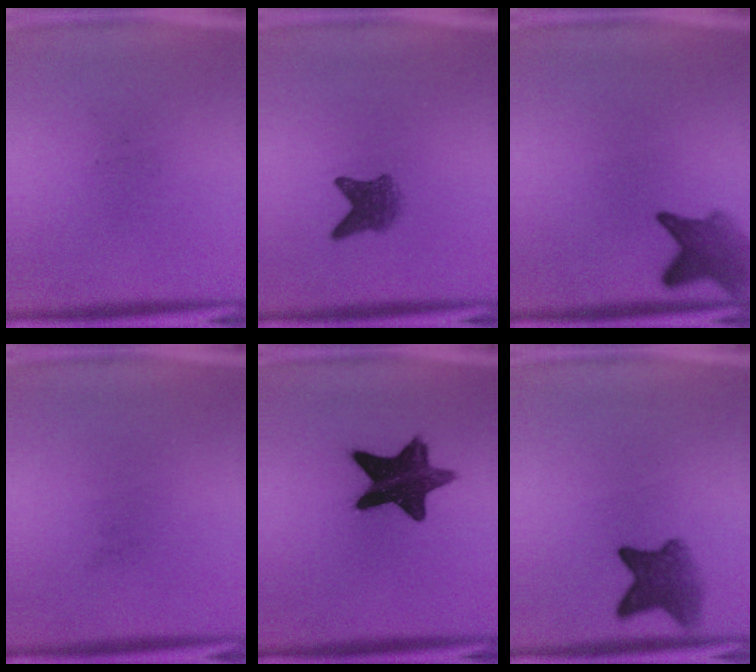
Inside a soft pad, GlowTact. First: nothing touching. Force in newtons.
{"total": 3.6}
{"total": 4.7}
{"total": 0.0}
{"total": 12.8}
{"total": 5.8}